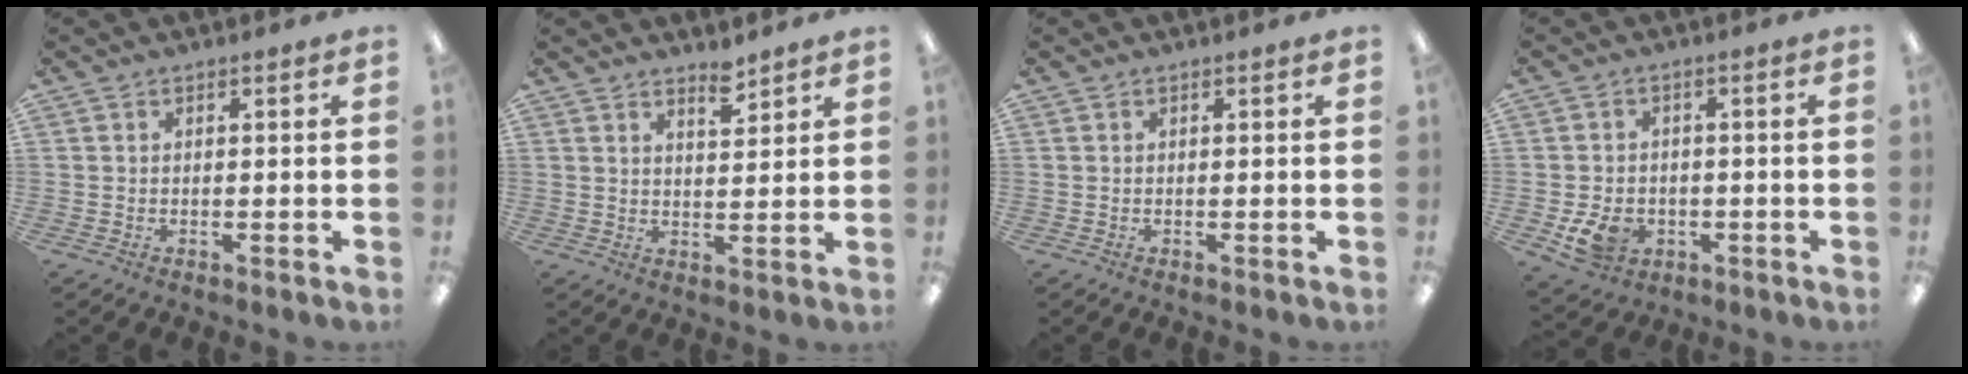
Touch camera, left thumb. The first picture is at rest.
{"total": 4.2, "force": [3.7, 1.0, 1.6], "torque": [-0.007, -0.031, 0.060]}
{"total": 0.0}
{"total": 7.0, "force": [-2.4, 5.3, 3.9], "torque": [-0.082, 0.007, -0.044]}